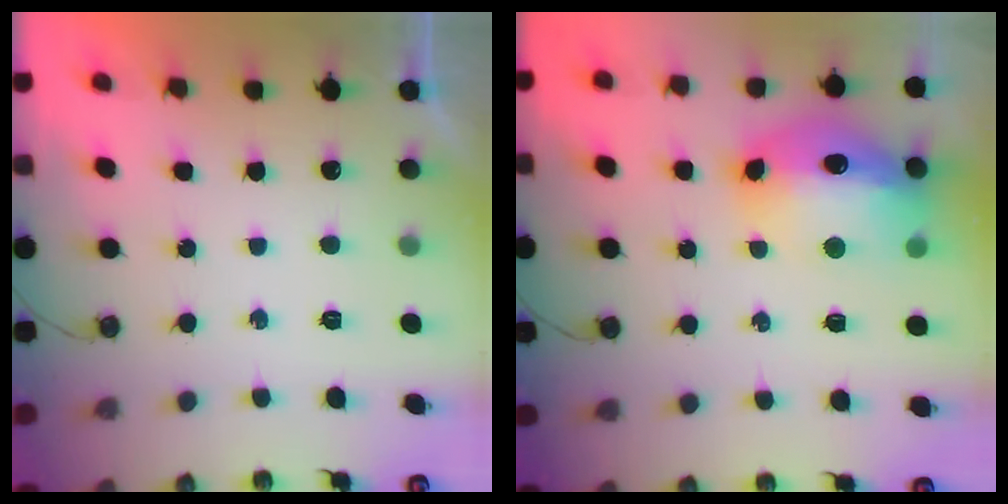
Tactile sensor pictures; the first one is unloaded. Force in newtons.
{"total": 18.3, "press": 18.3, "slide": 1.7}